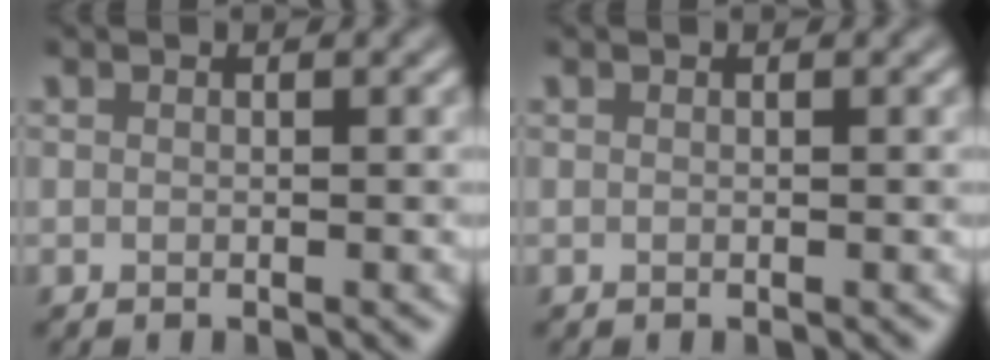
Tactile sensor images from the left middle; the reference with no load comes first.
{"total": 0.0}